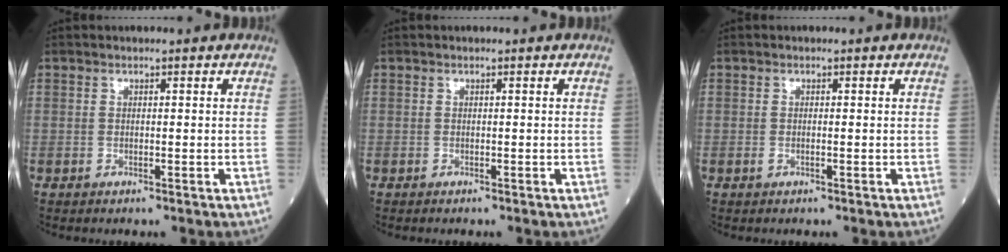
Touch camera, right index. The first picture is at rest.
{"total": 0.0}
{"total": 0.6, "force": [-0.1, 0.1, 0.6], "torque": [-0.014, -0.002, -0.002]}